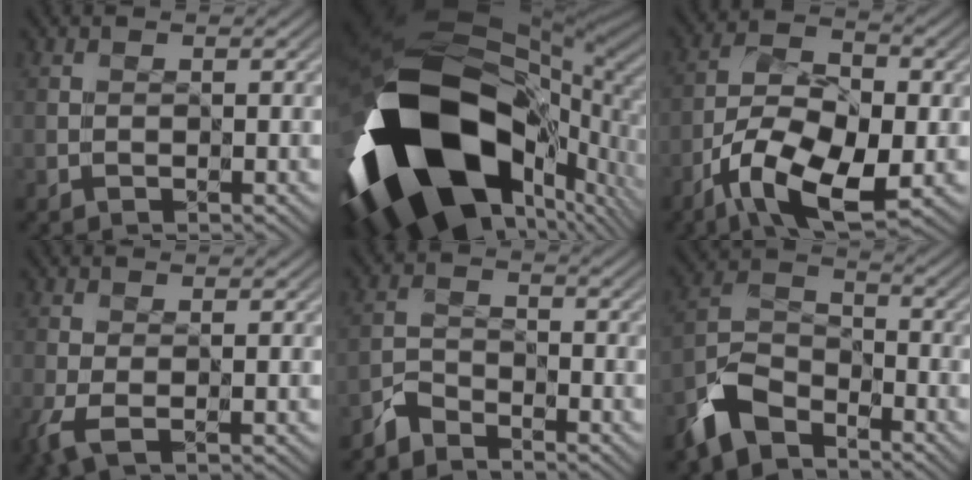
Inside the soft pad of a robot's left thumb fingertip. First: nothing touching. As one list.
[{"total": 21.0, "force": [-5.6, 12.6, 15.9], "torque": [-0.358, -0.079, -0.062]}, {"total": 11.1, "force": [-5.4, 4.9, 8.4], "torque": [-0.159, -0.009, -0.107]}, {"total": 2.7, "force": [-0.9, 0.9, 2.4], "torque": [-0.066, -0.008, -0.018]}, {"total": 2.7, "force": [-2.7, 0.7, 0.0], "torque": [-0.005, -0.002, -0.067]}, {"total": 7.0, "force": [-5.3, 3.5, 2.9], "torque": [-0.066, -0.002, -0.126]}]